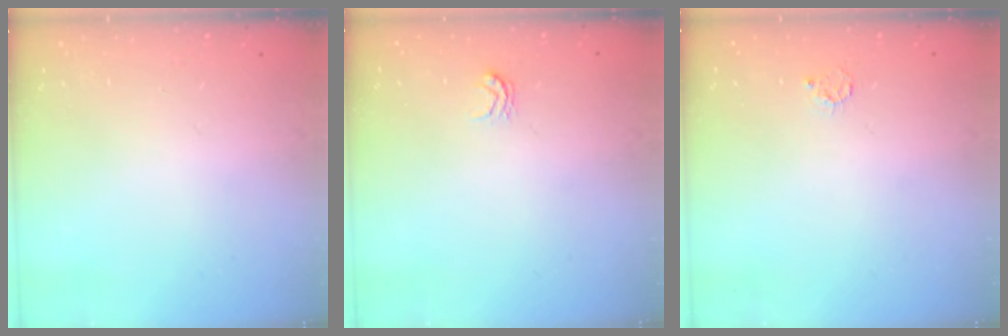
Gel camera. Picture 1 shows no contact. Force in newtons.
{"total": 3.0, "press": 3.0, "slide": 0.4}
{"total": 3.3, "press": 3.3, "slide": 0.3}